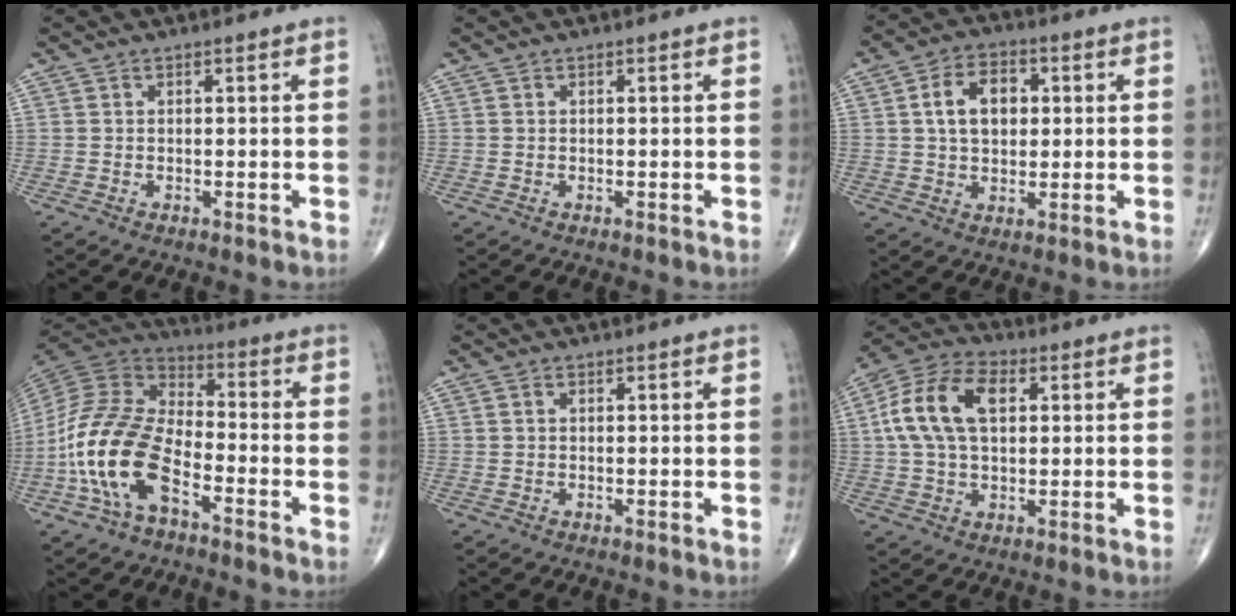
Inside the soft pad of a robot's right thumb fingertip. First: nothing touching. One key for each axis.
{"total": 0.0}
{"total": 9.5, "fx": 1.8, "fy": 6.5, "fz": 6.7, "tx": -0.091, "ty": 0.008, "tz": 0.029}
{"total": 17.2, "fx": -6.6, "fy": 9.0, "fz": 13.1, "tx": -0.261, "ty": 0.049, "tz": -0.134}
{"total": 0.5, "fx": 0.1, "fy": 0.4, "fz": 0.3, "tx": -0.005, "ty": 0.001, "tz": 0.002}
{"total": 14.2, "fx": 2.9, "fy": 8.7, "fz": 10.8, "tx": -0.207, "ty": 0.022, "tz": 0.048}